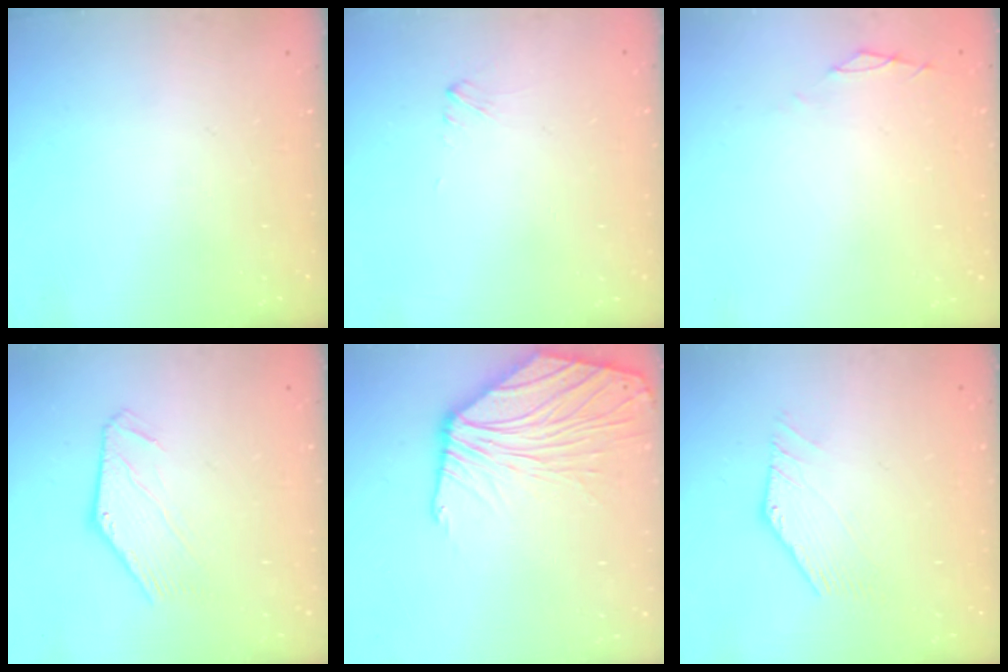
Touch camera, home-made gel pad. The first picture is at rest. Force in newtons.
{"total": 1.5, "press": 1.5, "slide": 0.2}
{"total": 0.0}
{"total": 0.0}
{"total": 8.5, "press": 8.4, "slide": 1.5}
{"total": 0.0}